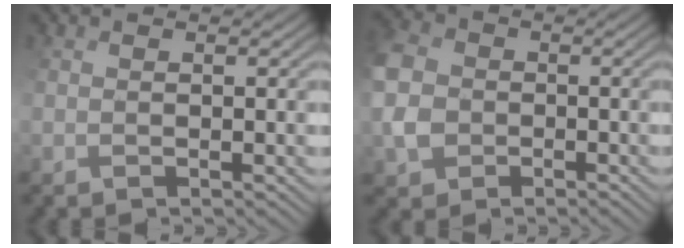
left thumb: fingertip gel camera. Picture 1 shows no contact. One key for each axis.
{"total": 4.6, "fx": -0.5, "fy": 4.1, "fz": 2.0, "tx": -0.066, "ty": 0.005, "tz": -0.026}